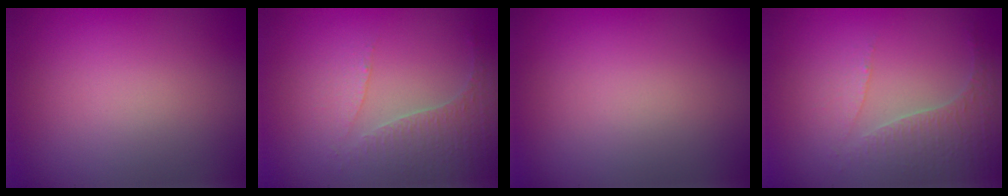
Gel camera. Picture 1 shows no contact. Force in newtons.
{"total": 4.2, "press": 3.0, "slide": 2.9}
{"total": 0.0}
{"total": 4.2, "press": 3.0, "slide": 2.9}